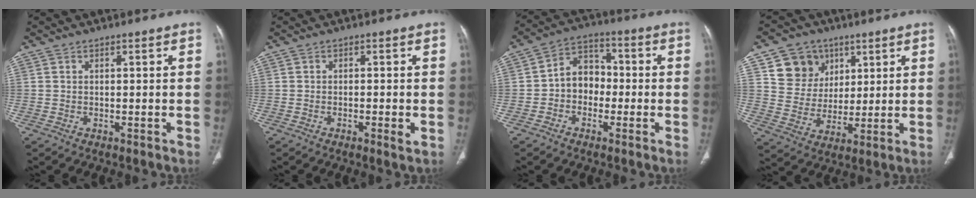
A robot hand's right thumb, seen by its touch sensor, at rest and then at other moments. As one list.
[{"total": 2.0, "force": [-0.6, 0.5, 1.9], "torque": [-0.039, -0.002, -0.011]}, {"total": 7.7, "force": [-1.4, 6.2, 4.3], "torque": [-0.034, 0.035, -0.041]}, {"total": 11.0, "force": [5.2, 9.3, 2.6], "torque": [-0.008, -0.021, 0.099]}]